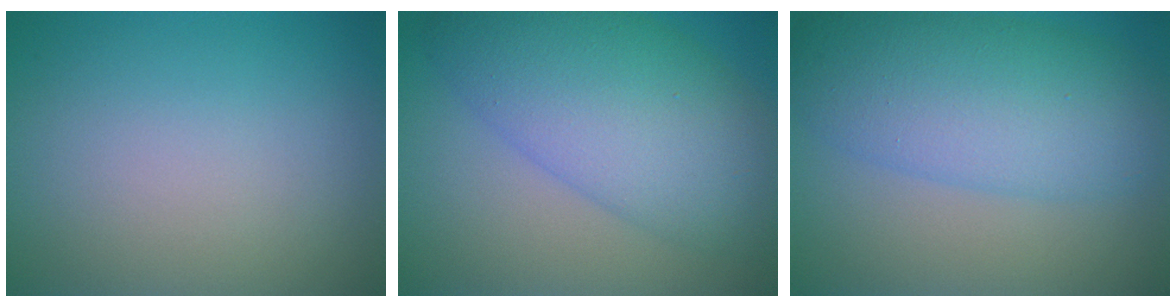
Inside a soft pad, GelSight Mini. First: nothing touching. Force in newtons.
{"total": 9.5, "press": 9.5, "slide": 0.3}
{"total": 8.1, "press": 8.1, "slide": 0.0}